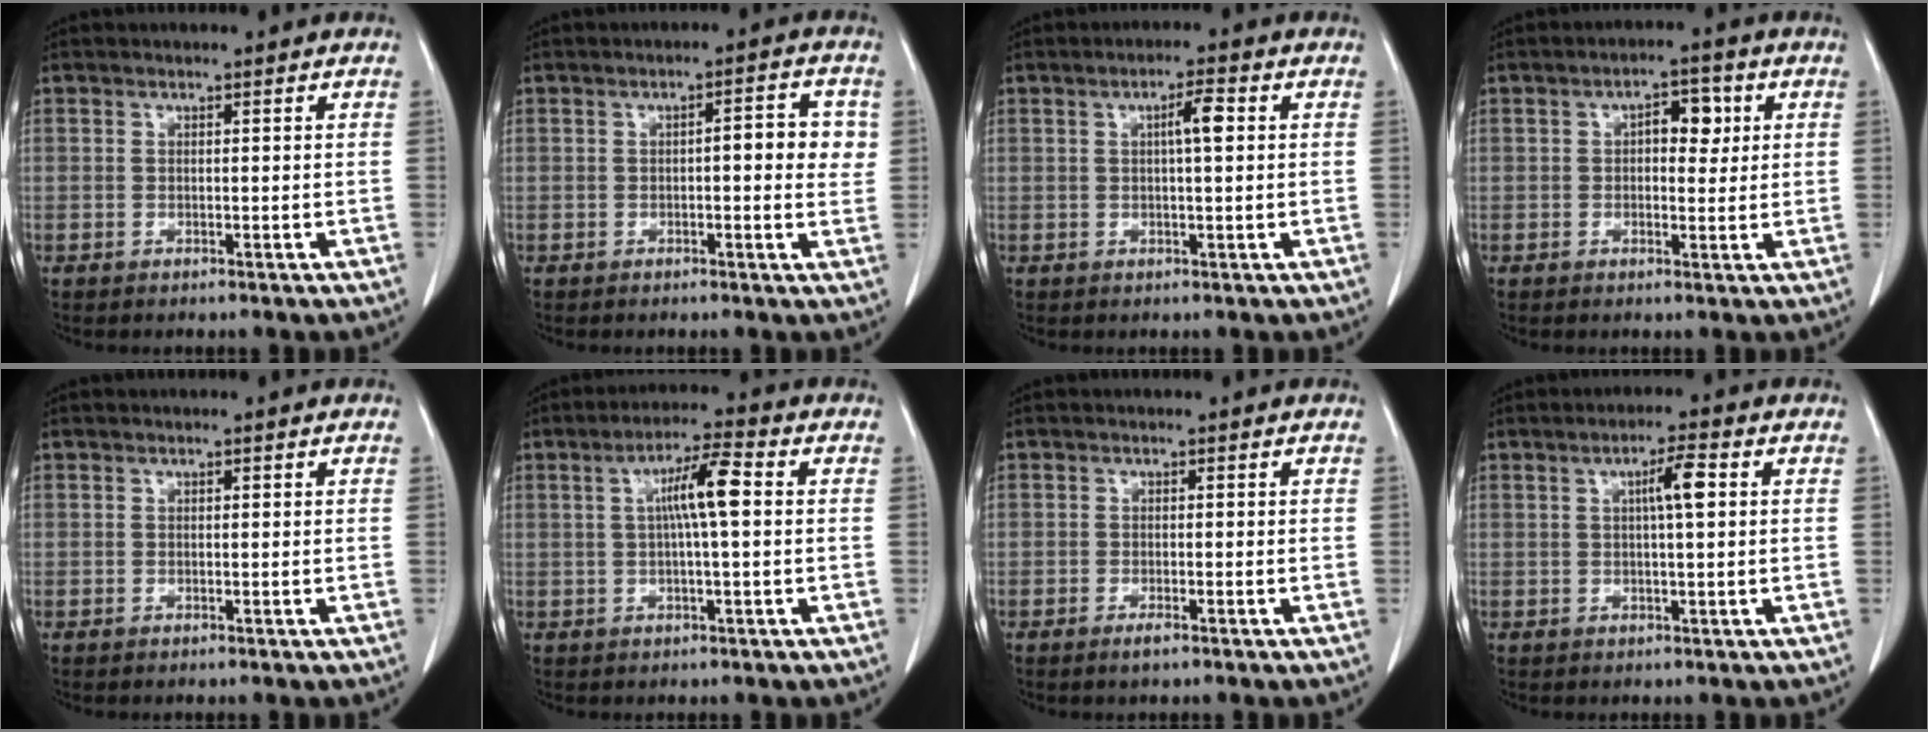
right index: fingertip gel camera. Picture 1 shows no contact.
{"total": 5.3, "force": [0.5, 1.6, 5.0], "torque": [-0.061, 0.010, 0.003]}
{"total": 3.4, "force": [0.7, 0.3, 3.3], "torque": [-0.056, 0.004, 0.010]}
{"total": 4.7, "force": [1.1, 2.4, 3.9], "torque": [-0.055, 0.014, 0.015]}
{"total": 0.0}
{"total": 6.9, "force": [1.0, 0.5, 6.8], "torque": [-0.122, 0.014, 0.013]}
{"total": 1.3, "force": [-0.9, 0.2, 0.9], "torque": [-0.019, -0.003, -0.014]}
{"total": 4.2, "force": [0.9, 0.3, 4.1], "torque": [-0.069, 0.005, 0.014]}